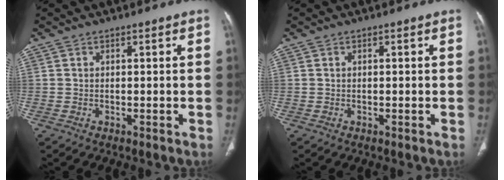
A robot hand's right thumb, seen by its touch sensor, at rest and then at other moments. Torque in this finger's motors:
{"motor_torque": [-0.28, 0.12, 0.15, 0.40, -0.06]}